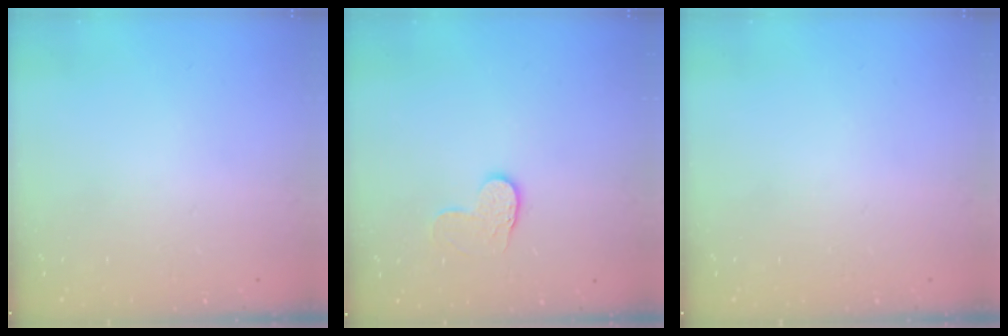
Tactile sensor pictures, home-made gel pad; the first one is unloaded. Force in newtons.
{"total": 6.2, "press": 6.2, "slide": 0.4}
{"total": 0.0}